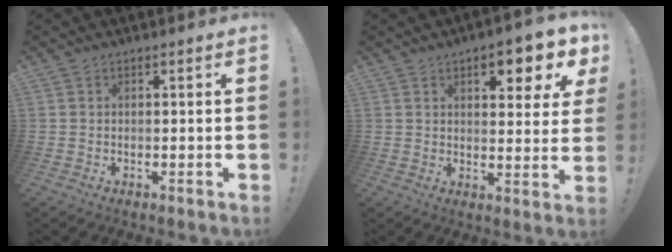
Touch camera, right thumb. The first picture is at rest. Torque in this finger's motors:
{"motor_torque": [1.00, 2.44, 0.41, 0.07, 0.01]}